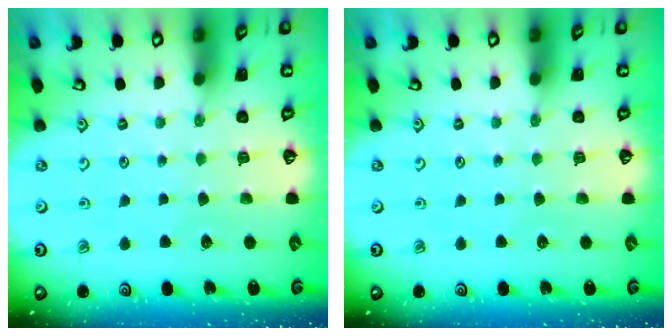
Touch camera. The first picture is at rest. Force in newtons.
{"total": 0.0}